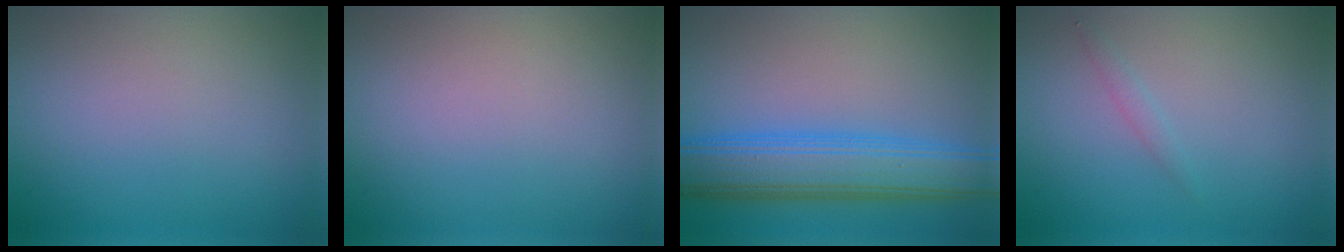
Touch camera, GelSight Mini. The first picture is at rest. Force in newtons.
{"total": 0.0}
{"total": 9.2, "press": 9.2, "slide": 0.3}
{"total": 0.8, "press": 0.8, "slide": 0.0}